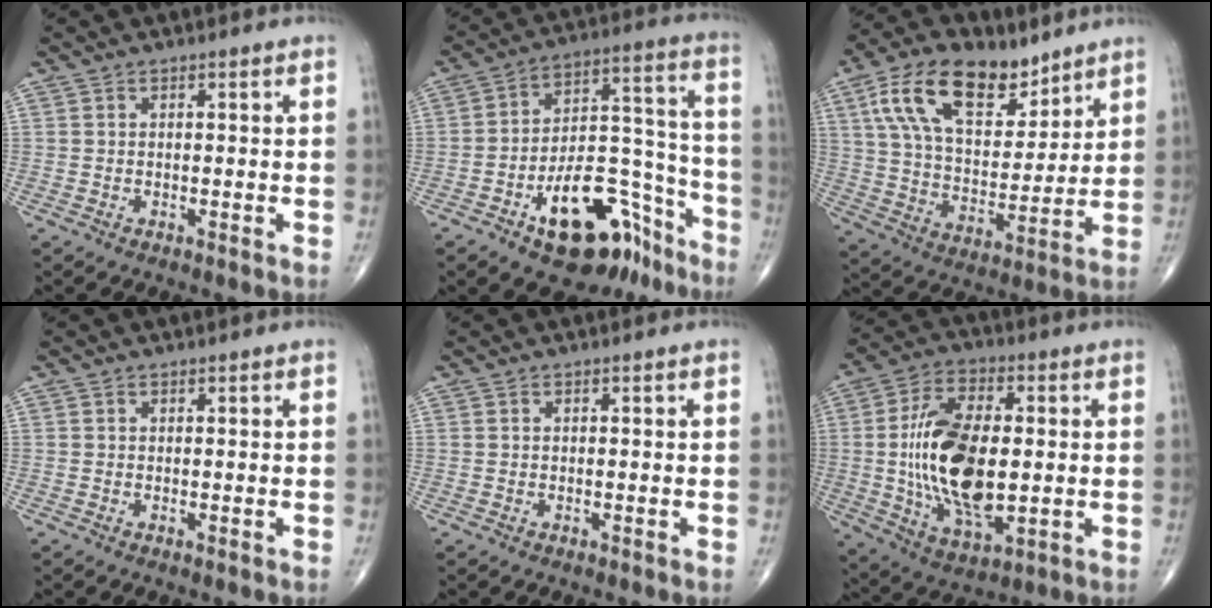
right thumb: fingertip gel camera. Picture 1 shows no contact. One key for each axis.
{"total": 20.6, "fx": -11.9, "fy": 10.2, "fz": 13.4, "tx": -0.152, "ty": 0.100, "tz": -0.179}
{"total": 19.3, "fx": 10.6, "fy": 10.4, "fz": 12.3, "tx": -0.188, "ty": -0.037, "tz": 0.192}
{"total": 0.0}
{"total": 0.0}
{"total": 20.0, "fx": -0.3, "fy": 10.2, "fz": 17.2, "tx": -0.315, "ty": -0.004, "tz": 0.003}